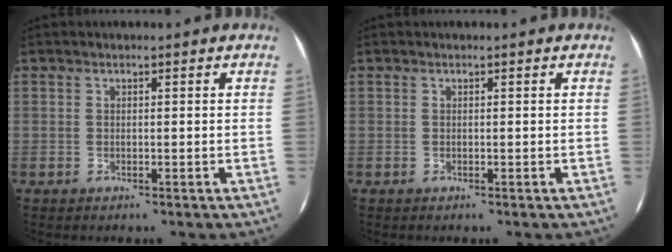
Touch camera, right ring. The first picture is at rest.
{"total": 0.0}